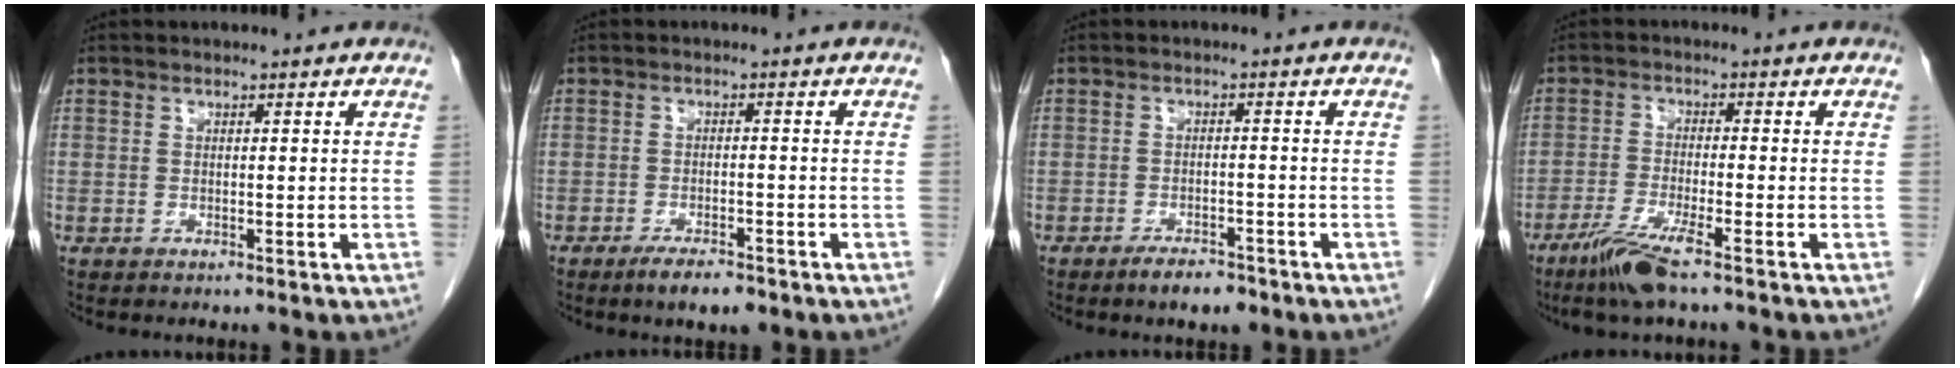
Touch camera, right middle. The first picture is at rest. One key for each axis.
{"total": 4.1, "fx": -2.9, "fy": 0.9, "fz": 2.7, "tx": -0.051, "ty": -0.004, "tz": -0.046}
{"total": 3.6, "fx": -2.8, "fy": 1.1, "fz": 2.1, "tx": -0.039, "ty": -0.001, "tz": -0.041}
{"total": 6.6, "fx": -4.6, "fy": 0.0, "fz": 4.8, "tx": -0.101, "ty": -0.020, "tz": -0.090}